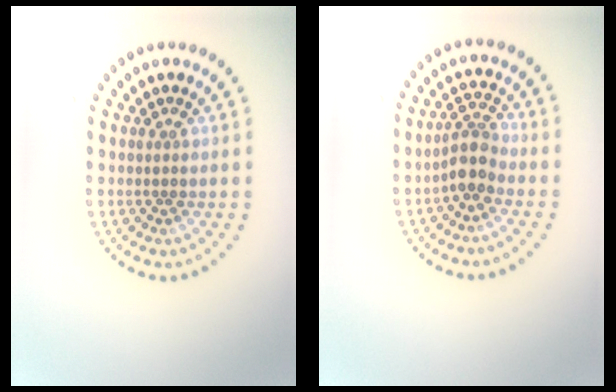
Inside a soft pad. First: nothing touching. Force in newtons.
{"total": 2.7, "press": 2.2, "slide": 1.5}